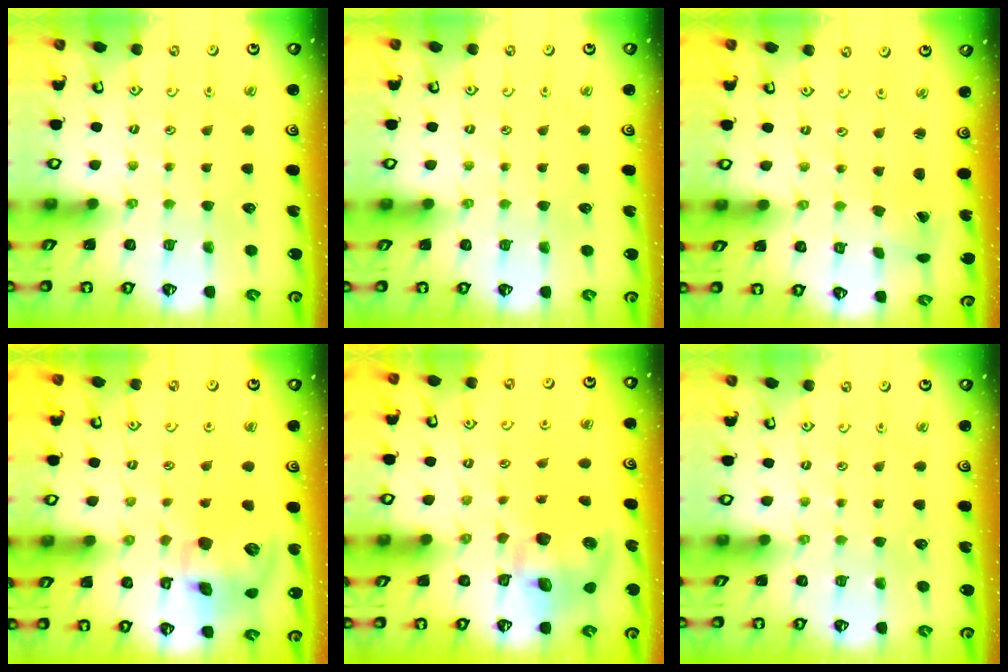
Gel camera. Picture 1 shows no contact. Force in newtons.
{"total": 0.0}
{"total": 1.7, "press": 1.7, "slide": 0.1}
{"total": 14.4, "press": 14.2, "slide": 2.3}
{"total": 11.5, "press": 11.4, "slide": 1.9}
{"total": 0.0}